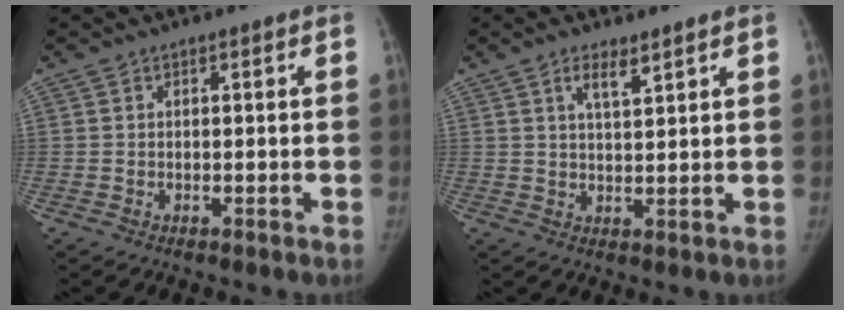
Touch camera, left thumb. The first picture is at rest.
{"total": 3.8, "force": [2.6, 1.1, 2.6], "torque": [-0.041, -0.016, 0.046]}